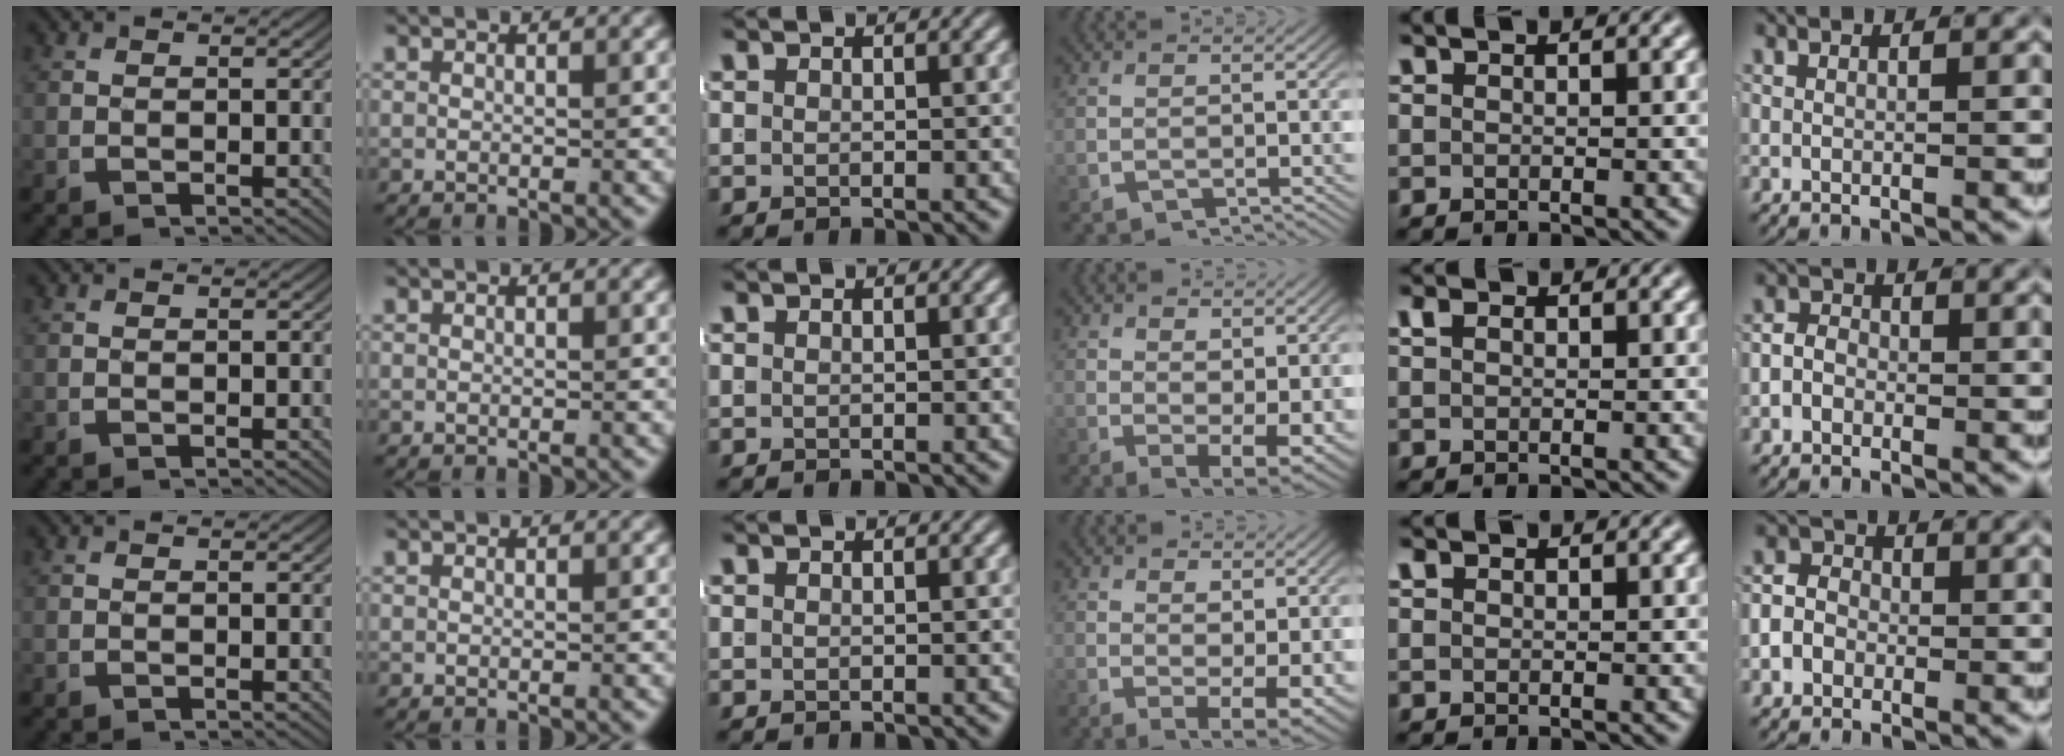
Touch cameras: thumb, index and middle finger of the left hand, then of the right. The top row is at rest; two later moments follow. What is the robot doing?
{"motion": "lift_and_place", "object": "shirt"}